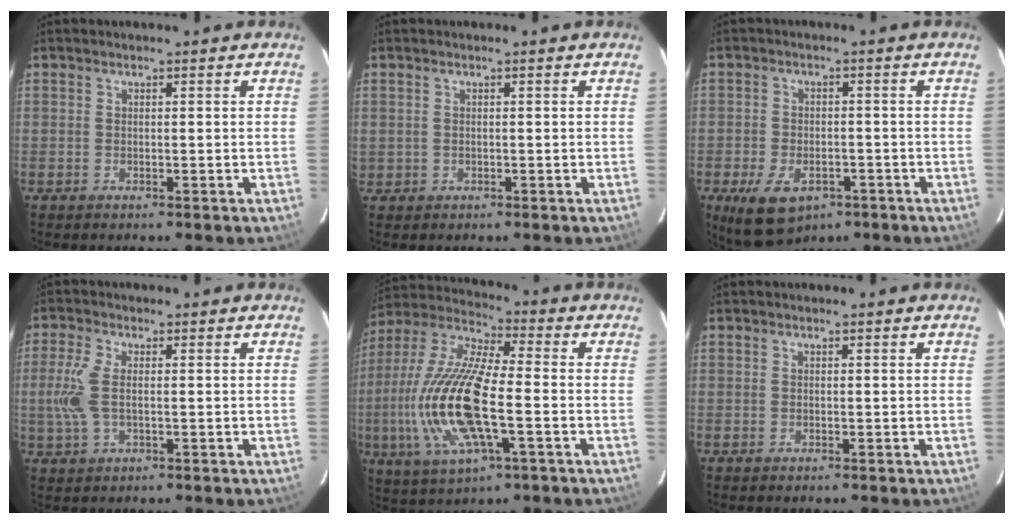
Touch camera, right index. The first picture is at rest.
{"total": 0.8, "force": [0.1, 0.7, 0.3], "torque": [-0.007, 0.002, 0.004]}
{"total": 10.0, "force": [-5.5, 5.9, 5.9], "torque": [-0.129, -0.018, -0.084]}
{"total": 6.1, "force": [0.0, 2.6, 5.5], "torque": [-0.129, 0.002, 0.003]}
{"total": 20.0, "force": [-3.8, 6.1, 18.7], "torque": [-0.394, -0.009, -0.078]}
{"total": 0.0}